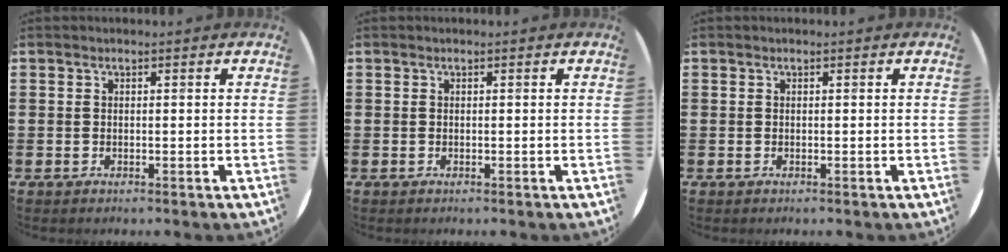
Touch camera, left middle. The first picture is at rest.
{"total": 0.0}
{"total": 0.0}